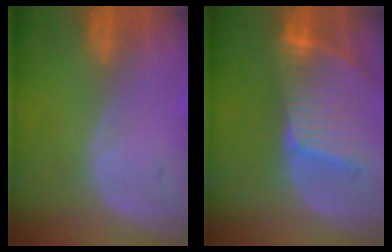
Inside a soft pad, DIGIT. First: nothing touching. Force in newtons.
{"total": 9.5, "press": 8.4, "slide": 4.5}